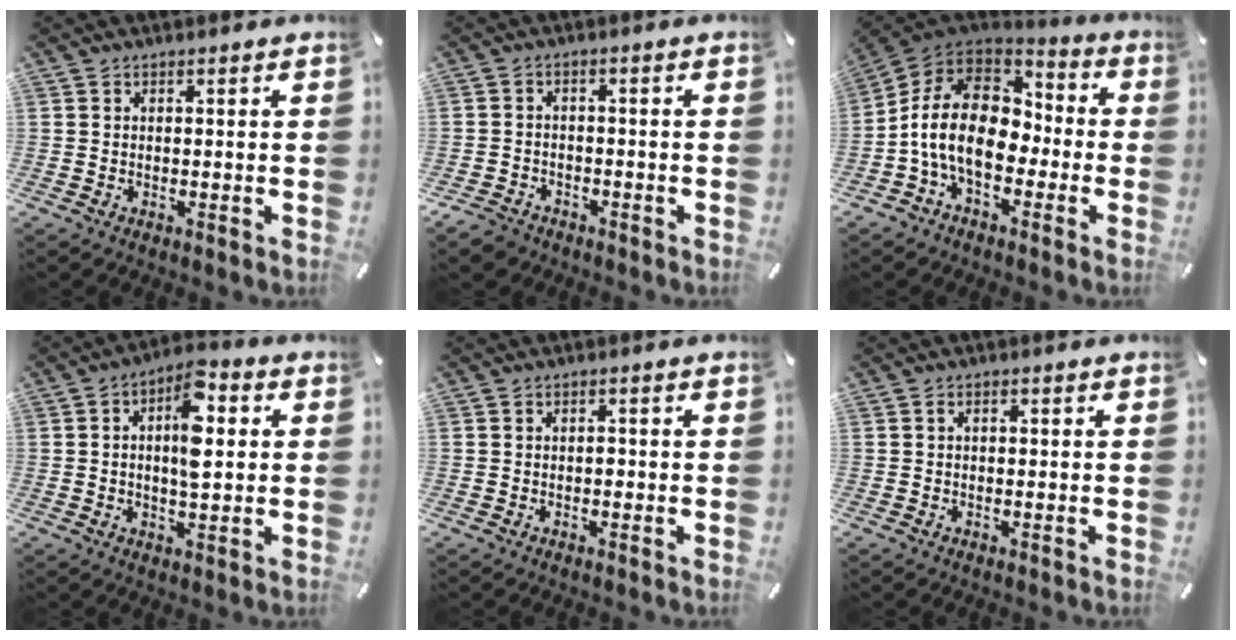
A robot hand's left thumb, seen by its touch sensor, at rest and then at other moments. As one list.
[{"total": 3.7, "force": [-2.9, 2.1, 0.8], "torque": [-0.025, 0.015, -0.061]}, {"total": 15.7, "force": [-3.3, 10.8, 10.9], "torque": [-0.233, 0.025, -0.060]}, {"total": 10.4, "force": [2.1, 4.8, 9.0], "torque": [-0.136, -0.009, 0.029]}, {"total": 1.2, "force": [-0.3, 0.8, 0.9], "torque": [-0.018, 0.001, -0.006]}, {"total": 1.0, "force": [-0.1, 0.5, 0.8], "torque": [-0.016, 0.002, -0.003]}]